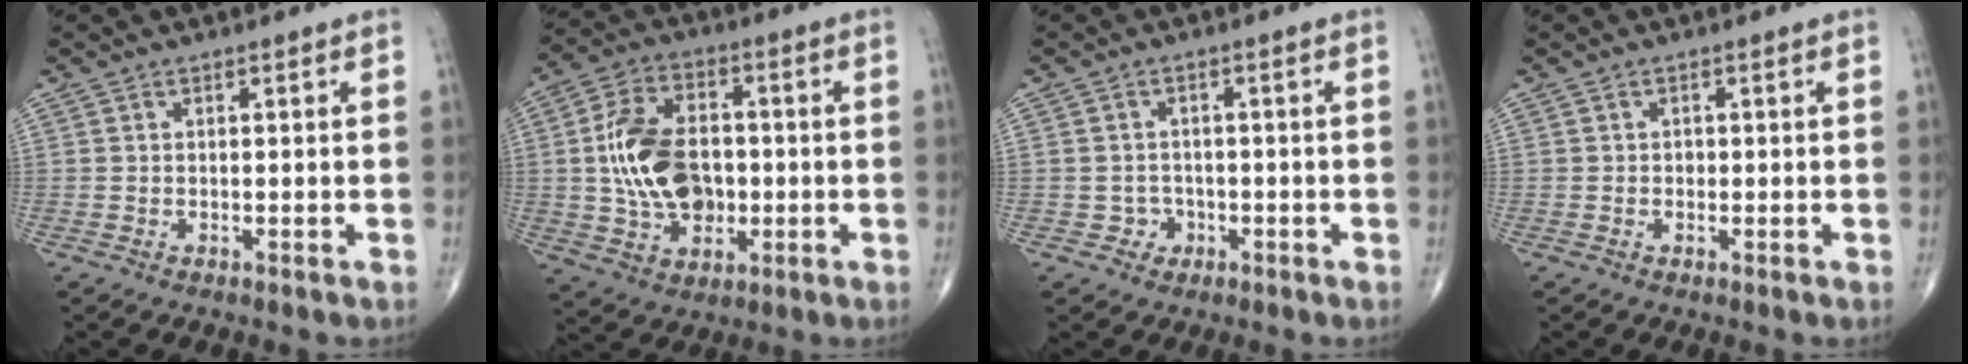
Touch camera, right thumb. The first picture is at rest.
{"total": 14.9, "force": [-0.3, 9.9, 11.1], "torque": [-0.185, 0.013, -0.001]}
{"total": 2.6, "force": [-1.0, 2.4, 0.3], "torque": [0.013, 0.011, -0.016]}
{"total": 0.7, "force": [-0.1, 0.6, 0.4], "torque": [-0.001, 0.003, -0.004]}